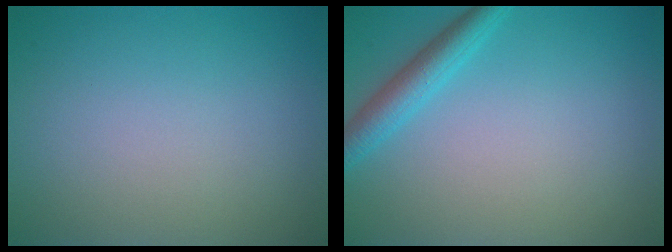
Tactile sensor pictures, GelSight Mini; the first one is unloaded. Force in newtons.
{"total": 2.9, "press": 2.9, "slide": 0.1}